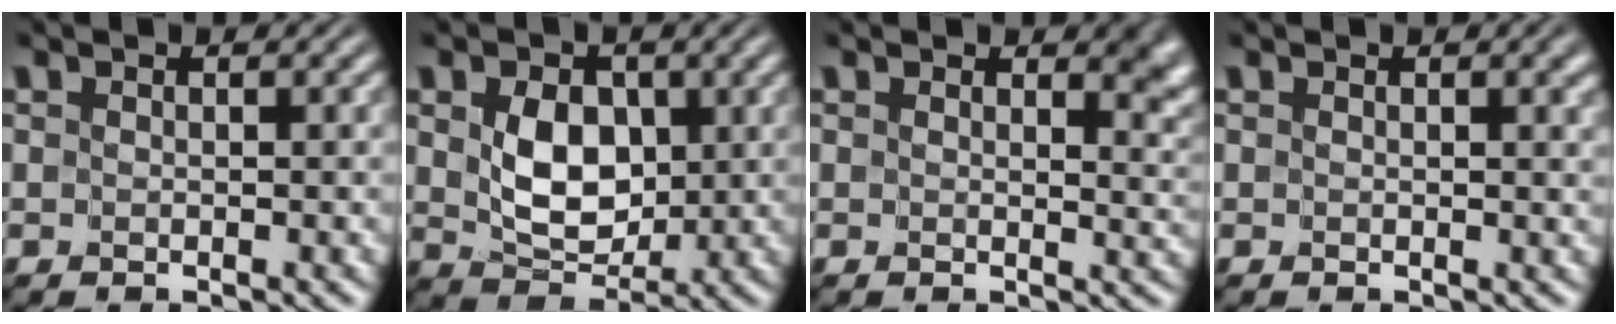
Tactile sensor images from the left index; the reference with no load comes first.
{"total": 4.4, "force": [0.6, 3.2, 3.0], "torque": [-0.062, -0.008, 0.013]}
{"total": 4.0, "force": [1.9, 2.1, 2.8], "torque": [-0.031, -0.008, 0.026]}
{"total": 2.2, "force": [1.0, 0.9, 1.8], "torque": [-0.016, 0.002, 0.010]}